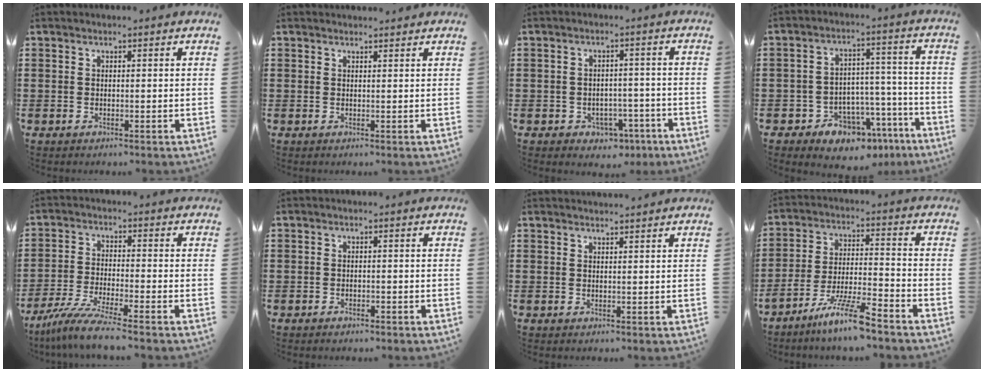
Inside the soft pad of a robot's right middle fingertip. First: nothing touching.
{"total": 0.8, "force": [0.8, 0.1, 0.0], "torque": [0.005, -0.003, 0.013]}
{"total": 2.6, "force": [-2.0, 1.5, 0.6], "torque": [-0.018, 0.007, -0.044]}
{"total": 7.7, "force": [-6.4, 3.9, 1.7], "torque": [-0.027, 0.039, -0.115]}
{"total": 6.7, "force": [-5.6, -0.4, 3.6], "torque": [-0.083, -0.020, -0.111]}
{"total": 0.8, "force": [-0.8, 0.3, 0.1], "torque": [-0.003, 0.001, -0.016]}
{"total": 1.3, "force": [1.3, 0.0, 0.1], "torque": [-0.005, -0.001, 0.024]}
{"total": 8.8, "force": [-7.1, 0.2, 5.2], "torque": [-0.106, -0.005, -0.137]}